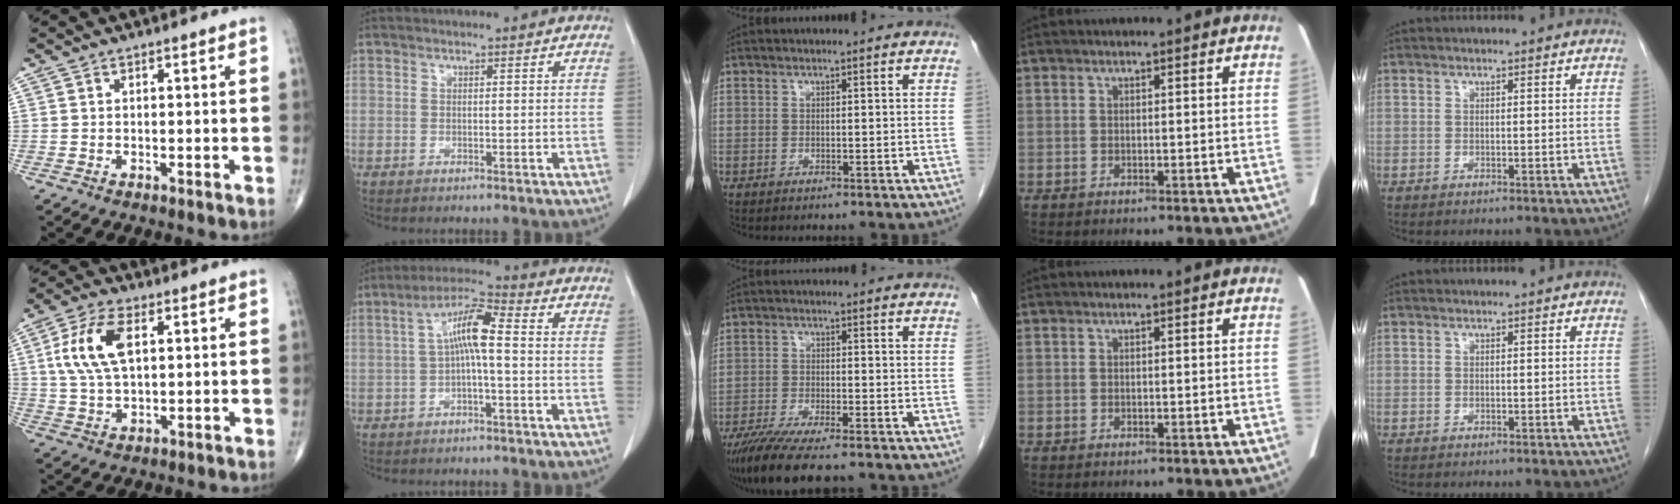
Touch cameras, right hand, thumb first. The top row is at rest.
{"thumb": {"total": 10.9, "force": [2.8, 5.5, 9.0], "torque": [-0.185, 0.004, 0.054]}, "index": {"total": 7.2, "force": [0.2, 1.1, 7.1], "torque": [-0.135, 0.024, 0.001]}, "middle": {"total": 11.1, "force": [-9.0, 1.5, 6.4], "torque": [-0.100, -0.024, -0.145]}}